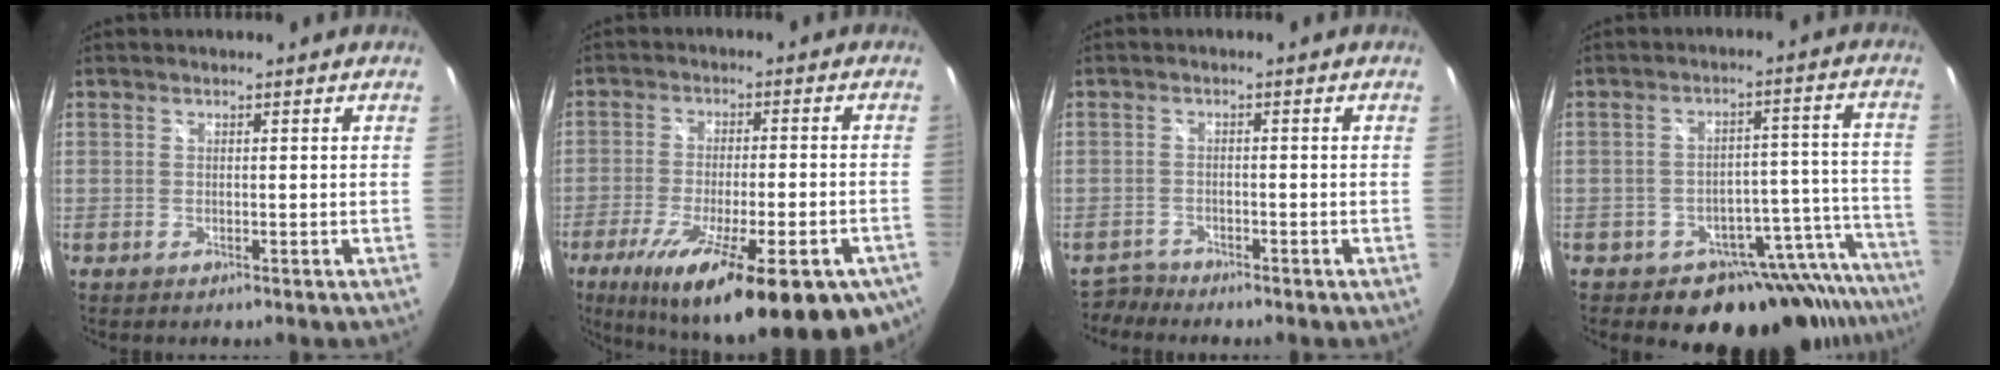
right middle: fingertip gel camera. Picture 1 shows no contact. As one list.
[{"total": 25.4, "force": [-16.0, 6.4, 18.6], "torque": [-0.309, -0.073, -0.227]}, {"total": 2.4, "force": [-2.3, 0.6, -0.5], "torque": [0.004, 0.002, -0.048]}, {"total": 17.4, "force": [-15.4, 6.9, 4.3], "torque": [-0.037, 0.033, -0.203]}]